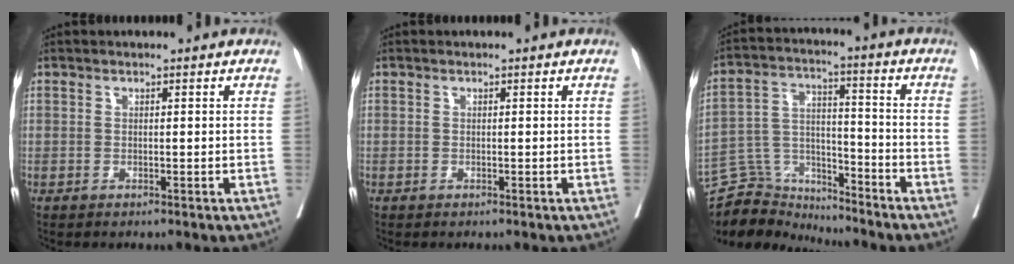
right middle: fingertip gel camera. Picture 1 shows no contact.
{"total": 0.0}
{"total": 10.7, "force": [-10.4, 2.6, -0.1], "torque": [-0.003, 0.044, -0.190]}